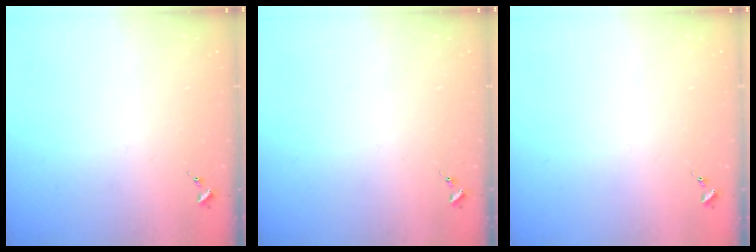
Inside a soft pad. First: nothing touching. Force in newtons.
{"total": 0.0}
{"total": 0.0}